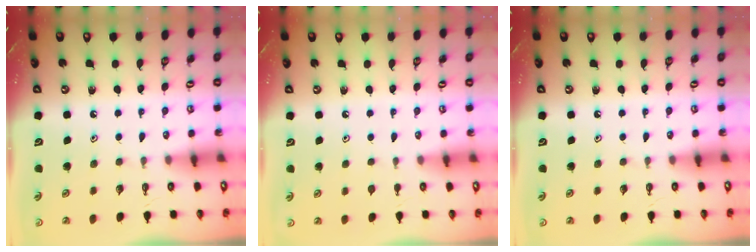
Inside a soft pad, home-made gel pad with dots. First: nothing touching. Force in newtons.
{"total": 0.6, "press": 0.6, "slide": 0.2}
{"total": 0.0}